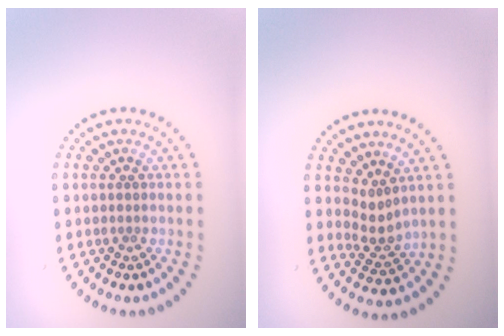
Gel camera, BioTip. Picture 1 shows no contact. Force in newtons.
{"total": 2.1, "press": 1.5, "slide": 1.5}